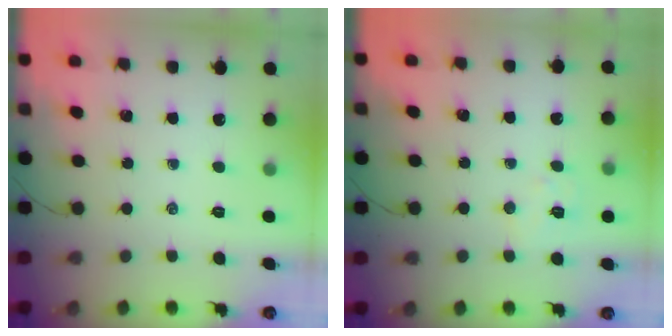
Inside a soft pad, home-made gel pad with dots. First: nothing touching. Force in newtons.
{"total": 5.6, "press": 5.6, "slide": 0.7}